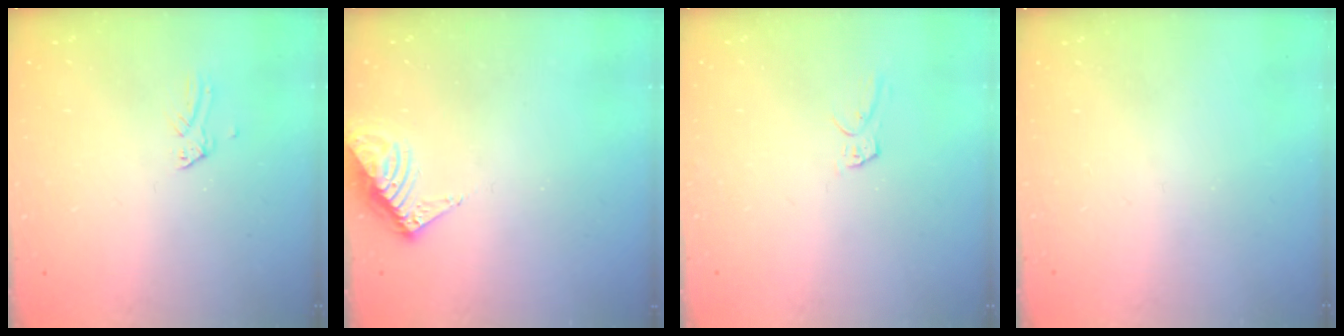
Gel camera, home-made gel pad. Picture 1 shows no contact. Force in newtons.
{"total": 8.5, "press": 8.5, "slide": 0.7}
{"total": 4.3, "press": 4.3, "slide": 0.1}
{"total": 0.0}